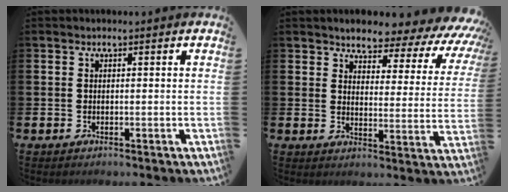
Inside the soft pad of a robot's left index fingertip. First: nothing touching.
{"total": 4.4, "force": [4.0, 1.3, 1.0], "torque": [-0.033, -0.042, 0.059]}